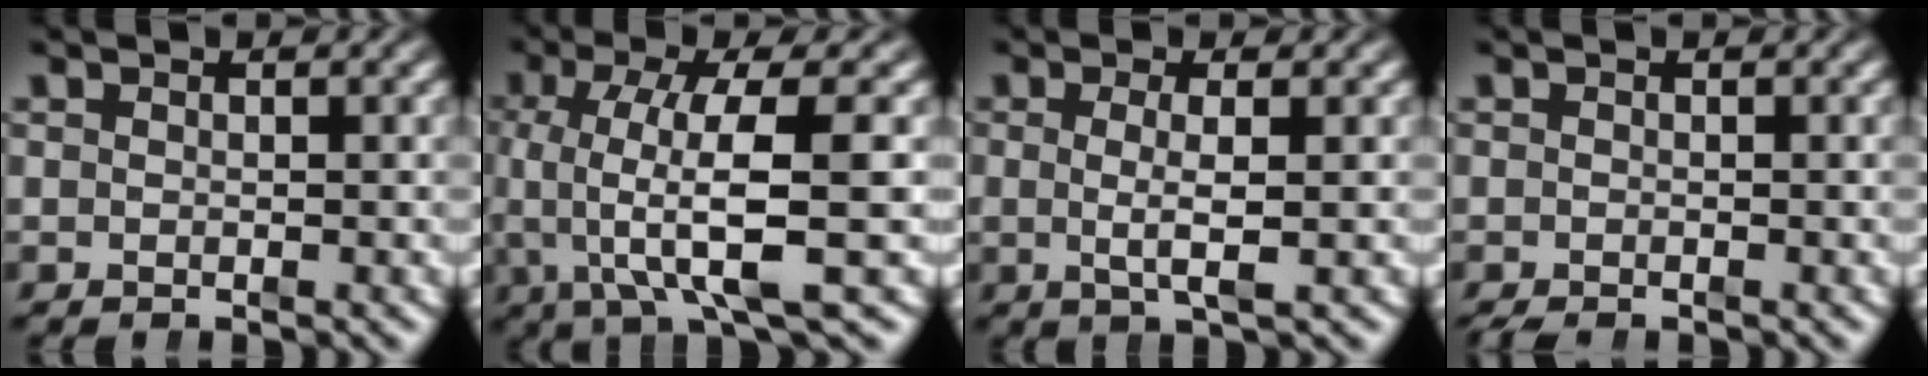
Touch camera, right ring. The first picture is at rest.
{"total": 6.9, "force": [0.4, 2.5, 6.4], "torque": [-0.134, -0.013, 0.012]}
{"total": 3.0, "force": [0.0, 0.3, 3.0], "torque": [-0.055, -0.010, 0.008]}
{"total": 1.0, "force": [-1.0, 0.1, 0.2], "torque": [-0.006, -0.011, -0.010]}